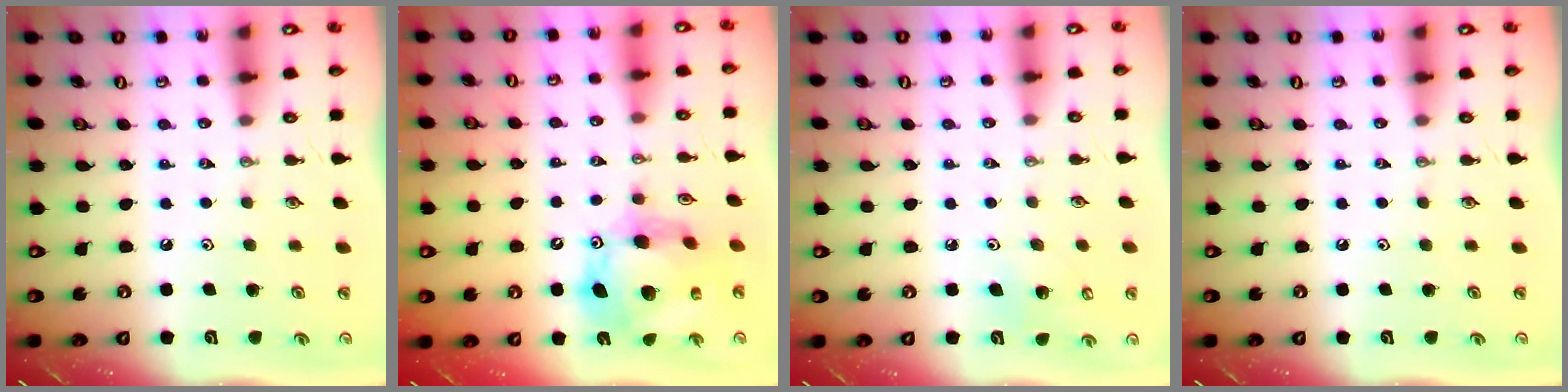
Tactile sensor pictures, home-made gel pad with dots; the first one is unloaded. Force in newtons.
{"total": 17.1, "press": 17.0, "slide": 1.7}
{"total": 6.3, "press": 6.2, "slide": 0.5}
{"total": 0.0}